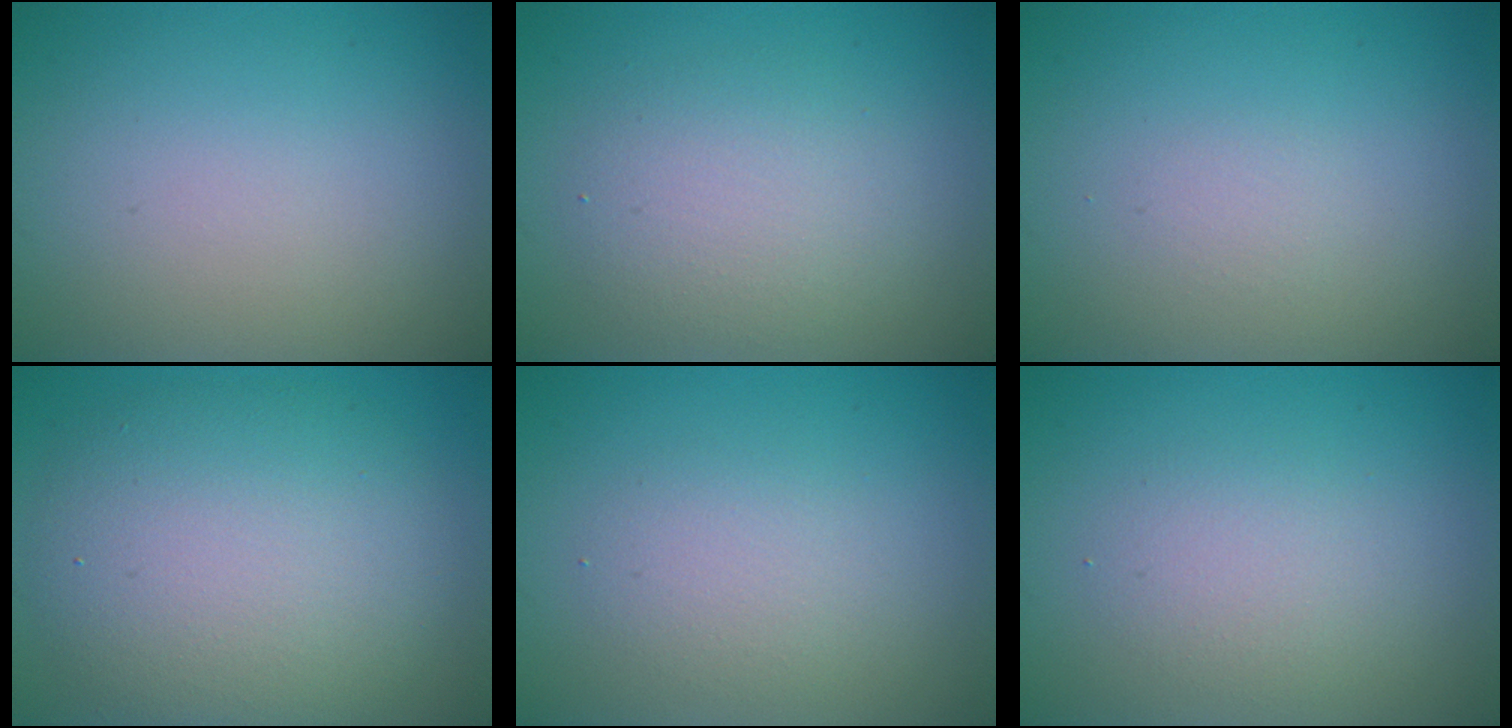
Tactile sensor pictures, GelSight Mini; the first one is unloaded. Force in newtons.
{"total": 3.5, "press": 3.5, "slide": 0.2}
{"total": 0.0}
{"total": 8.2, "press": 8.2, "slide": 0.5}
{"total": 2.1, "press": 2.1, "slide": 0.0}
{"total": 2.2, "press": 2.2, "slide": 0.1}